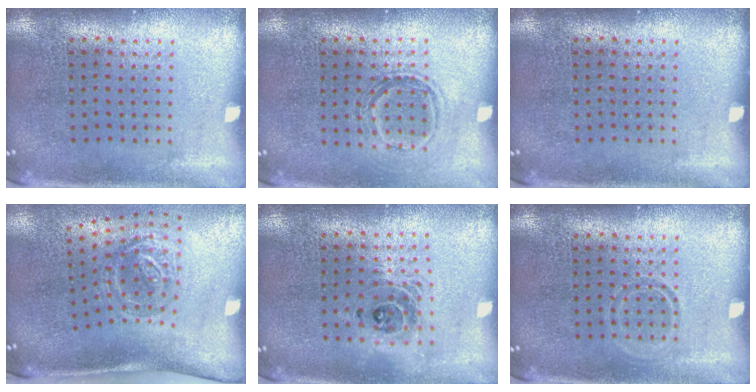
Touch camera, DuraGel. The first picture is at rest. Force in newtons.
{"total": 1.2, "press": 1.0, "slide": 0.6}
{"total": 0.0}
{"total": 1.9, "press": 1.2, "slide": 1.5}
{"total": 1.4, "press": 1.2, "slide": 0.8}
{"total": 0.9, "press": 0.9, "slide": 0.2}